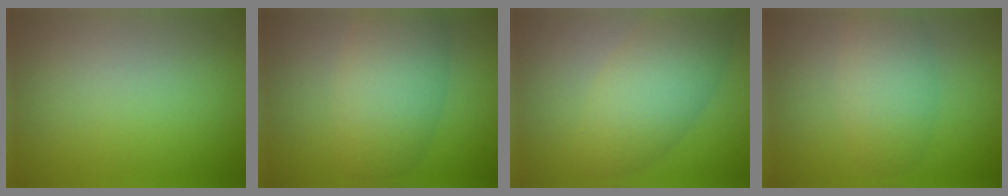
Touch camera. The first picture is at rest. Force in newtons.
{"total": 6.3, "press": 6.3, "slide": 0.3}
{"total": 4.3, "press": 4.3, "slide": 0.4}
{"total": 4.2, "press": 4.2, "slide": 0.2}